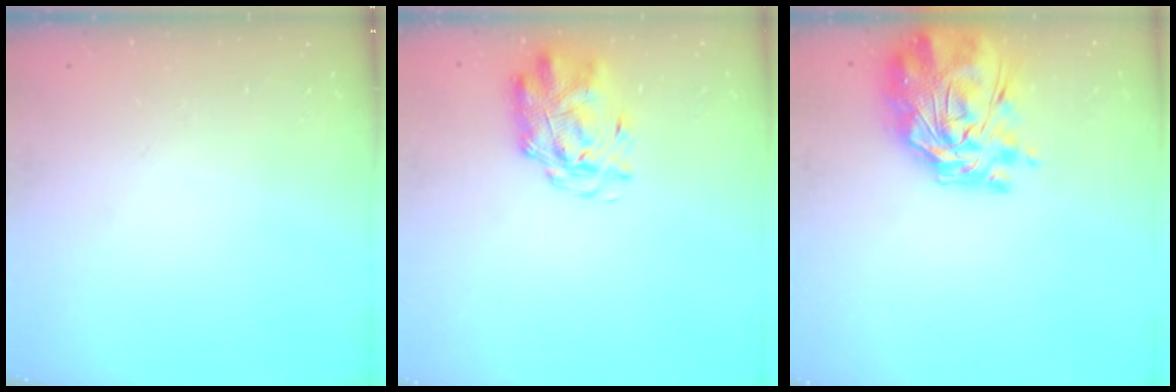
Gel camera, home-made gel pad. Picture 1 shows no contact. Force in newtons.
{"total": 2.9, "press": 2.8, "slide": 0.7}
{"total": 7.7, "press": 7.0, "slide": 3.2}